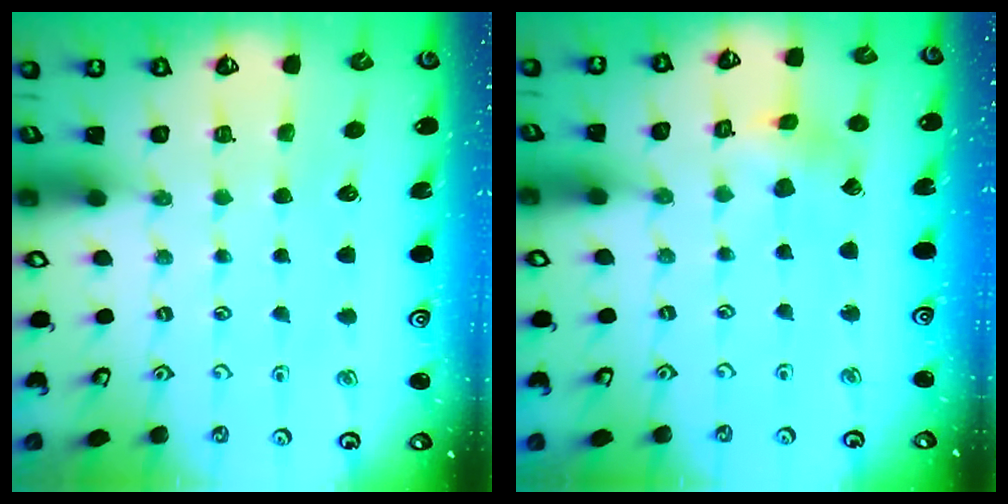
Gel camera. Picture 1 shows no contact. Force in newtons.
{"total": 3.8, "press": 3.8, "slide": 0.4}